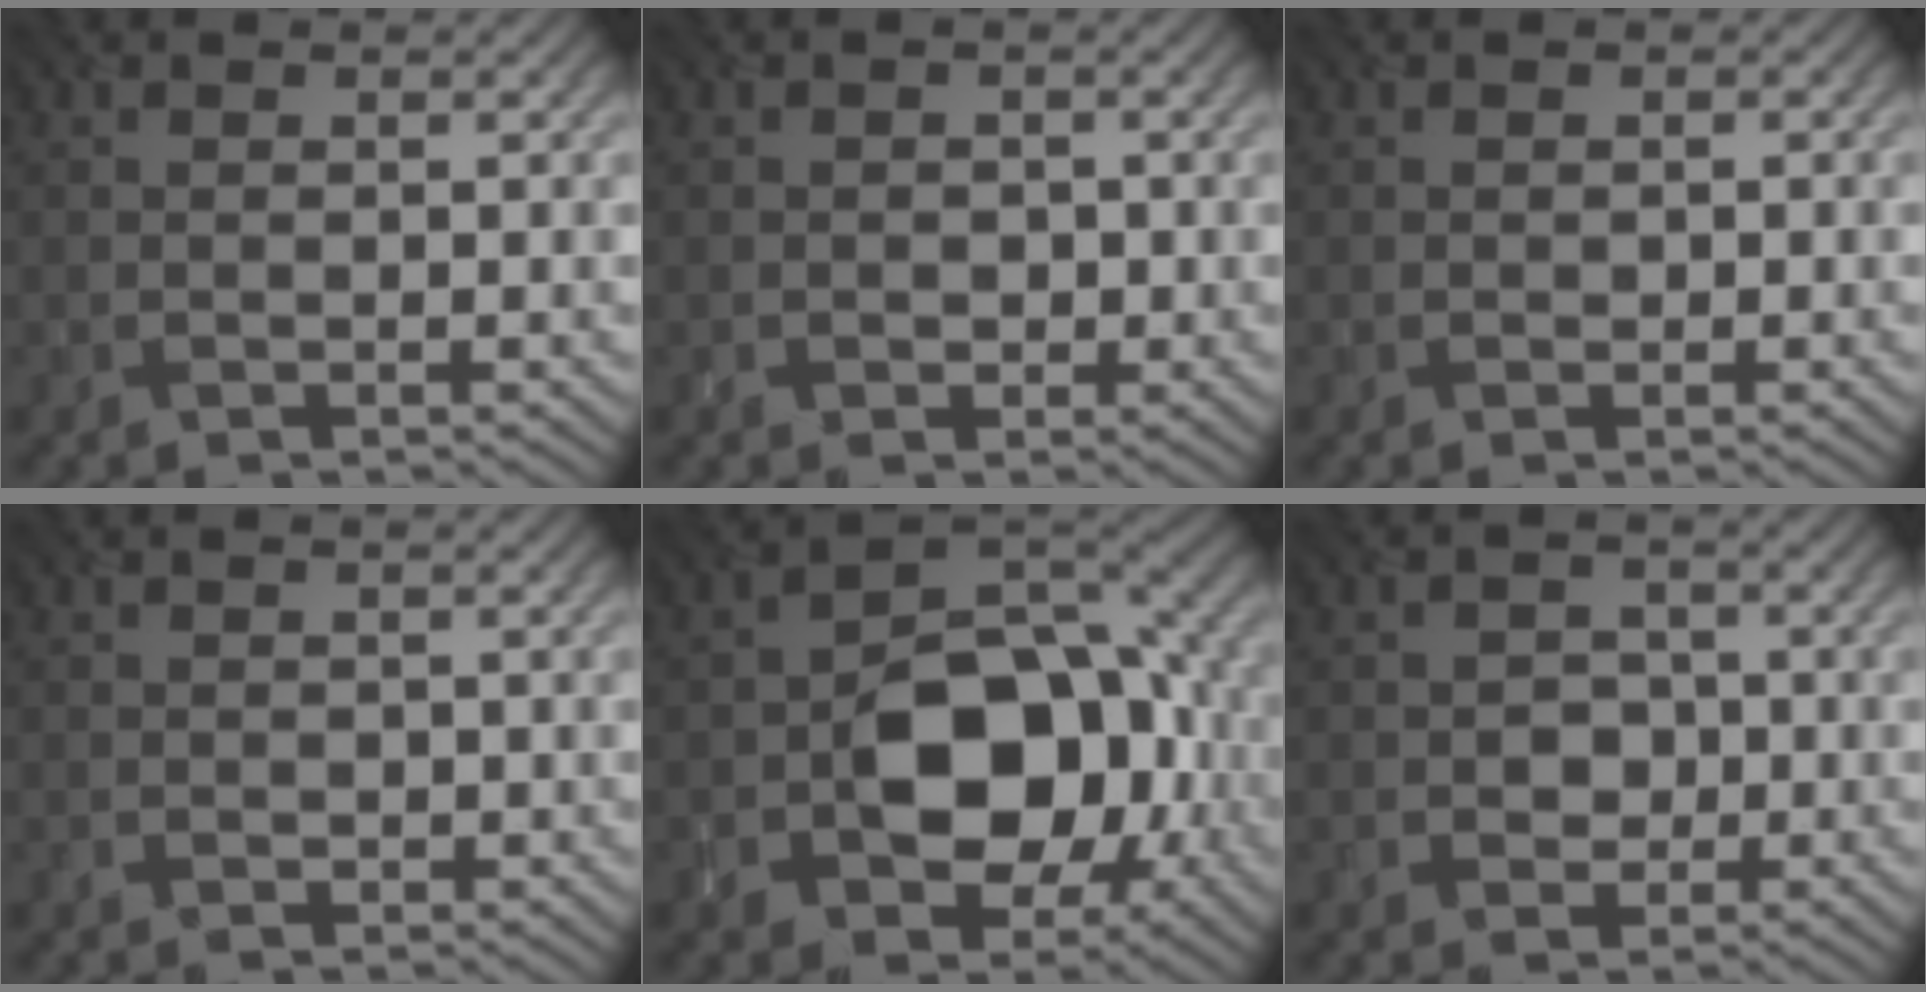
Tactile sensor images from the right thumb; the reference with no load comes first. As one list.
[{"total": 1.5, "force": [-0.7, 1.4, 0.0], "torque": [0.001, -0.016, -0.006]}, {"total": 0.8, "force": [-0.3, 0.8, -0.1], "torque": [0.005, -0.006, 0.000]}, {"total": 1.0, "force": [-0.3, 0.9, -0.3], "torque": [0.004, -0.009, 0.001]}, {"total": 12.1, "force": [-3.0, 8.7, 7.8], "torque": [-0.111, -0.012, -0.050]}, {"total": 2.2, "force": [-0.8, 2.0, -0.3], "torque": [0.003, -0.010, -0.018]}]